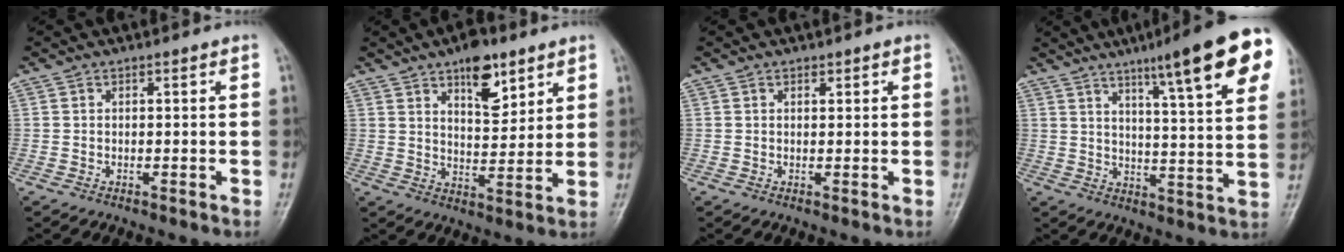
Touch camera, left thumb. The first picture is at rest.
{"total": 9.9, "force": [5.9, 4.6, 6.5], "torque": [-0.071, -0.035, 0.092]}
{"total": 0.9, "force": [0.6, 0.5, 0.4], "torque": [0.000, -0.003, 0.006]}
{"total": 19.1, "force": [10.2, 2.7, 16.0], "torque": [-0.197, -0.029, 0.141]}